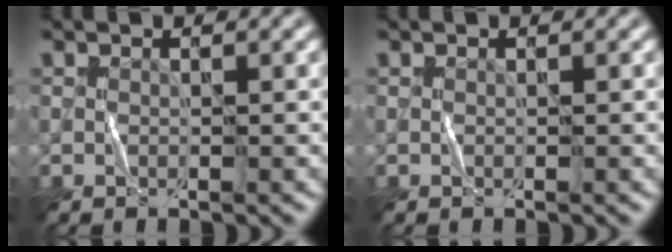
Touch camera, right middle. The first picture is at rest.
{"total": 0.0}